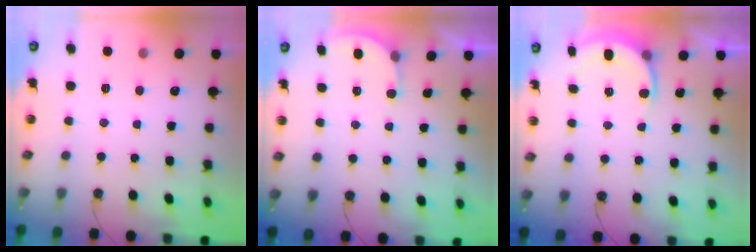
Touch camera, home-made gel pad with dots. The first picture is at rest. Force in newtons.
{"total": 2.6, "press": 2.6, "slide": 0.0}
{"total": 5.5, "press": 5.3, "slide": 1.2}